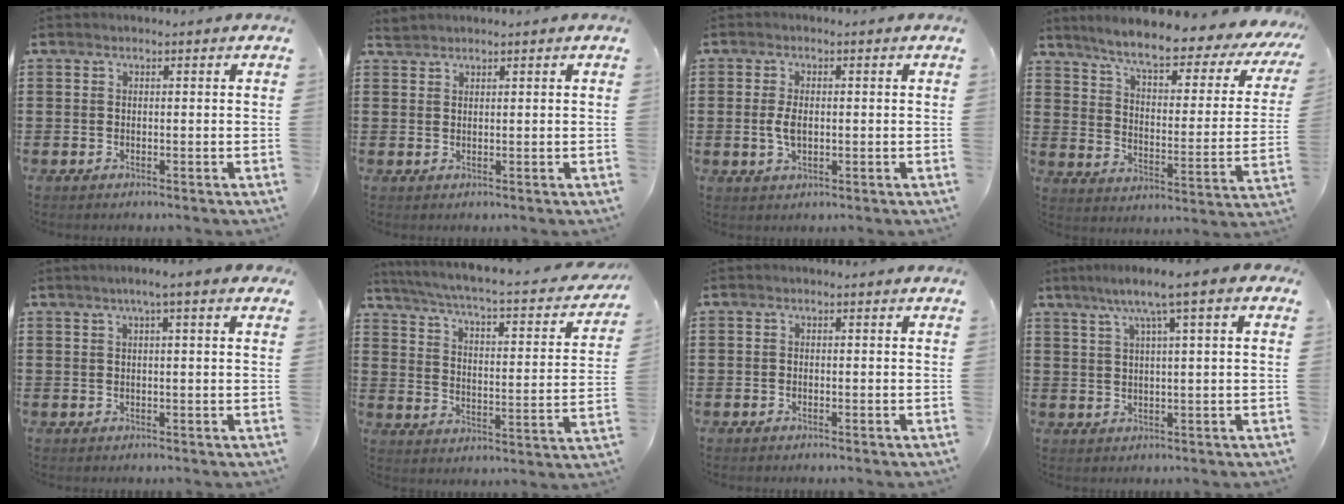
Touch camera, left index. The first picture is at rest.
{"total": 1.1, "force": [1.1, 0.1, 0.1], "torque": [-0.004, -0.001, 0.021]}
{"total": 3.5, "force": [0.0, 1.8, 3.0], "torque": [-0.075, -0.001, -0.006]}
{"total": 7.8, "force": [6.3, 0.4, 4.6], "torque": [-0.105, -0.037, 0.097]}
{"total": 2.4, "force": [1.1, -0.2, 2.1], "torque": [-0.041, 0.002, 0.018]}
{"total": 3.9, "force": [3.0, -0.2, 2.5], "torque": [-0.067, -0.035, 0.040]}
{"total": 0.6, "force": [-0.4, 0.3, 0.1], "torque": [-0.004, 0.000, -0.009]}
{"total": 5.4, "force": [2.3, 0.2, 4.9], "torque": [-0.104, 0.004, 0.034]}